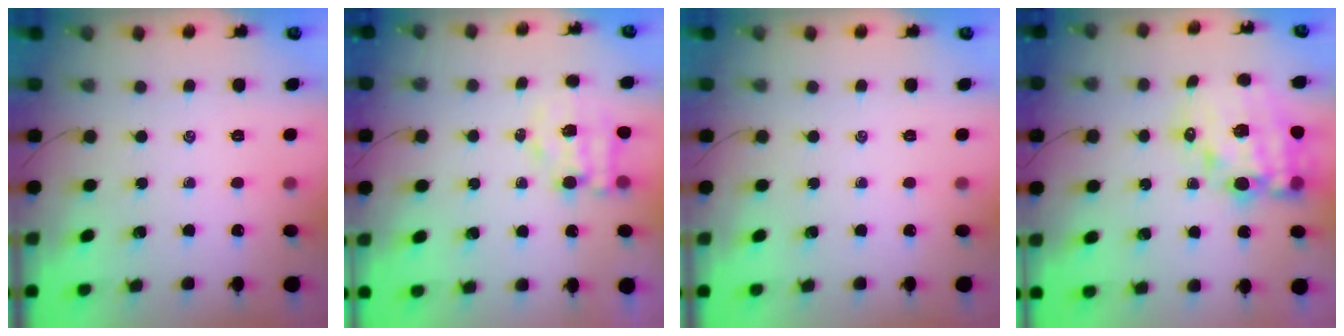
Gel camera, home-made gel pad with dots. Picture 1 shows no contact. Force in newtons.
{"total": 5.1, "press": 5.0, "slide": 0.9}
{"total": 0.0}
{"total": 16.6, "press": 16.1, "slide": 4.1}